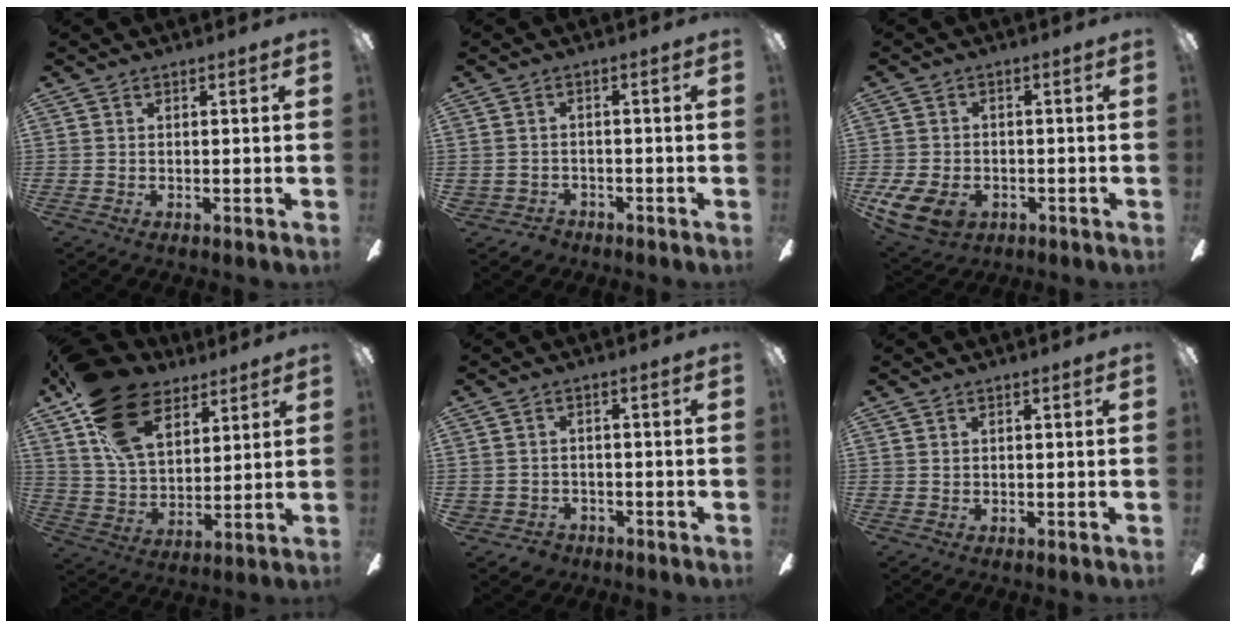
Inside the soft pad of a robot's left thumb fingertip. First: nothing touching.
{"total": 2.2, "force": [-1.2, 1.8, 0.2], "torque": [-0.006, 0.007, -0.026]}
{"total": 7.7, "force": [-3.2, 5.6, 4.2], "torque": [-0.106, 0.014, -0.057]}
{"total": 19.5, "force": [11.5, 11.3, 10.9], "torque": [-0.196, -0.043, 0.215]}
{"total": 2.5, "force": [-1.2, 2.2, 0.2], "torque": [-0.005, 0.006, -0.024]}
{"total": 0.7, "force": [0.3, 0.6, 0.1], "torque": [-0.003, 0.005, 0.005]}